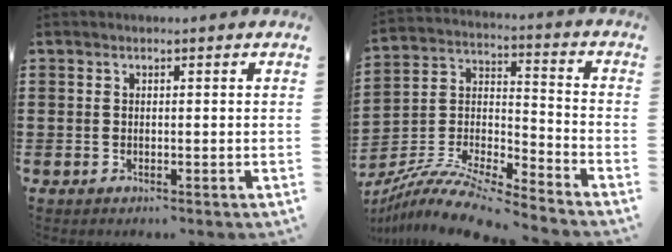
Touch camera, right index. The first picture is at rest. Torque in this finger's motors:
{"motor_torque": [0.83, 0.82, 0.06, 0.02]}